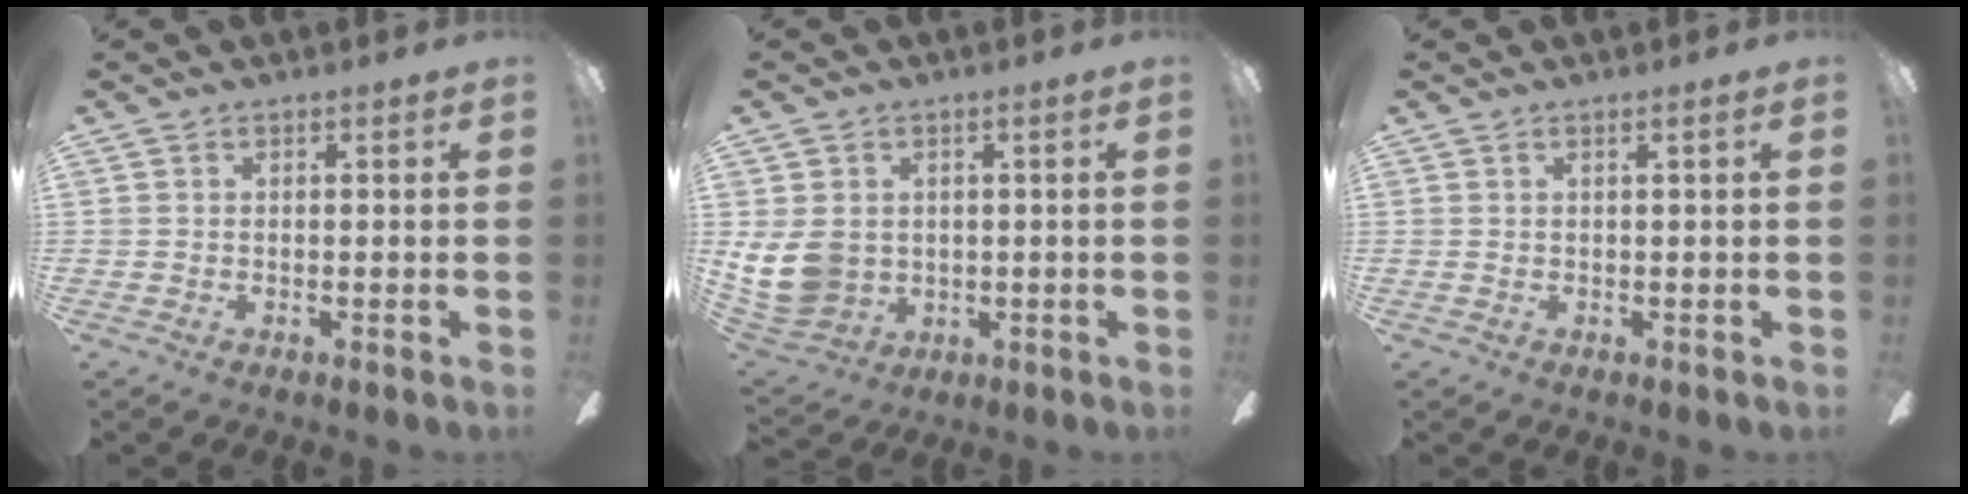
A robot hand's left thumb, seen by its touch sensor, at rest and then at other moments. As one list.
[{"total": 10.0, "force": [0.5, 8.5, 5.2], "torque": [-0.141, -0.003, 0.013]}, {"total": 1.0, "force": [0.2, -0.1, 1.0], "torque": [-0.016, -0.001, 0.003]}]